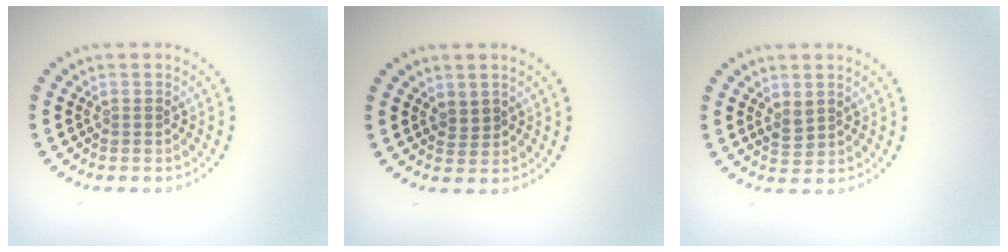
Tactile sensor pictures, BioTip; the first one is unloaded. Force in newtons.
{"total": 0.8, "press": 0.6, "slide": 0.6}
{"total": 1.5, "press": 1.4, "slide": 0.3}